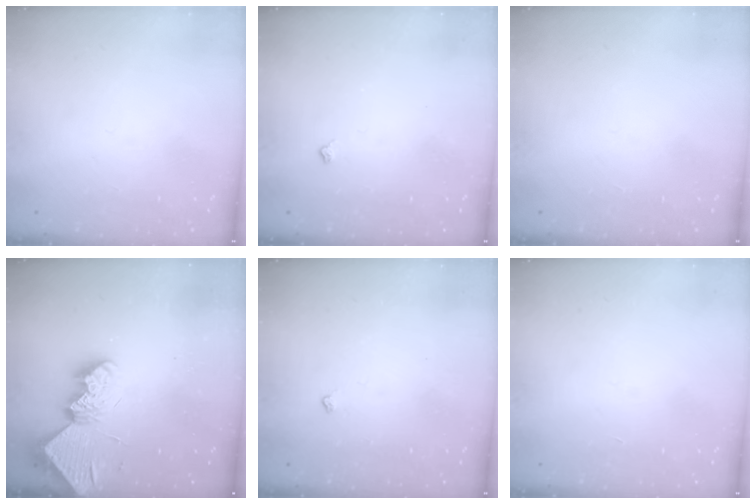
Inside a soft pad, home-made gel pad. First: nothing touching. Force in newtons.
{"total": 3.0, "press": 3.0, "slide": 0.5}
{"total": 0.0}
{"total": 9.6, "press": 9.6, "slide": 0.9}
{"total": 3.2, "press": 3.2, "slide": 0.5}
{"total": 0.0}